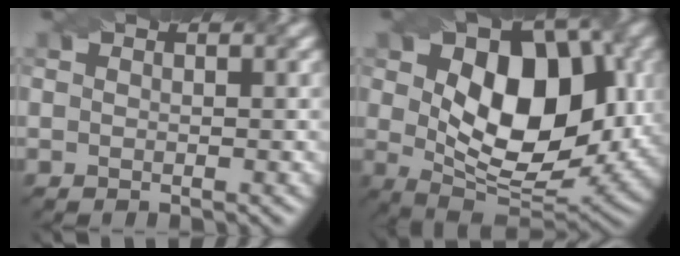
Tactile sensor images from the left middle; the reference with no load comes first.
{"total": 11.7, "force": [0.8, 7.0, 9.3], "torque": [-0.155, 0.004, 0.025]}